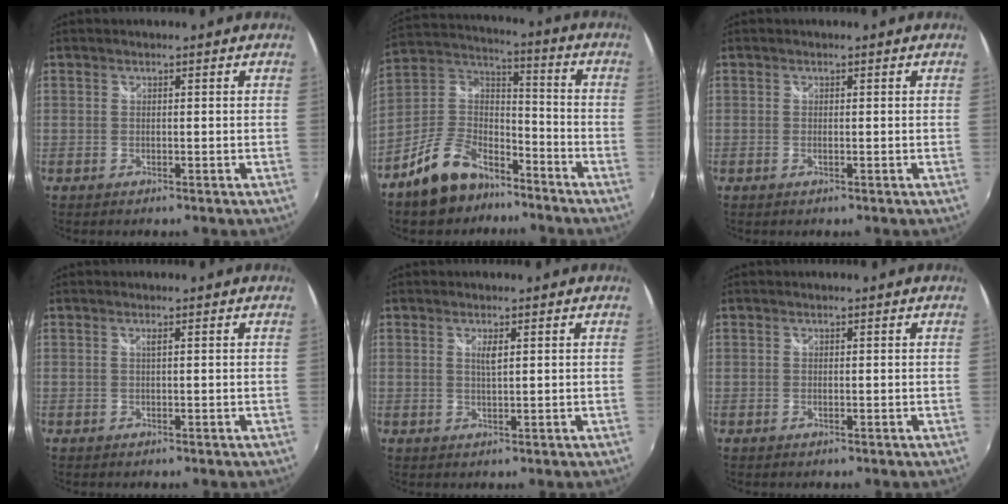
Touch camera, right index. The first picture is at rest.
{"total": 14.6, "force": [-10.2, 7.9, 6.9], "torque": [-0.161, 0.030, -0.169]}
{"total": 0.5, "force": [-0.1, 0.0, 0.5], "torque": [-0.010, 0.001, -0.003]}
{"total": 0.6, "force": [0.2, -0.2, 0.5], "torque": [-0.010, 0.001, 0.002]}
{"total": 1.8, "force": [0.7, 0.3, 1.6], "torque": [-0.028, -0.001, 0.010]}
{"total": 0.0}